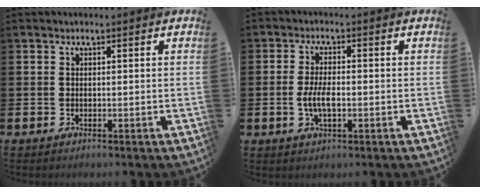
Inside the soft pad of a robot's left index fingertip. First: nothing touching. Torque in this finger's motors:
{"motor_torque": [0.51, 0.09, 0.11, 0.17]}